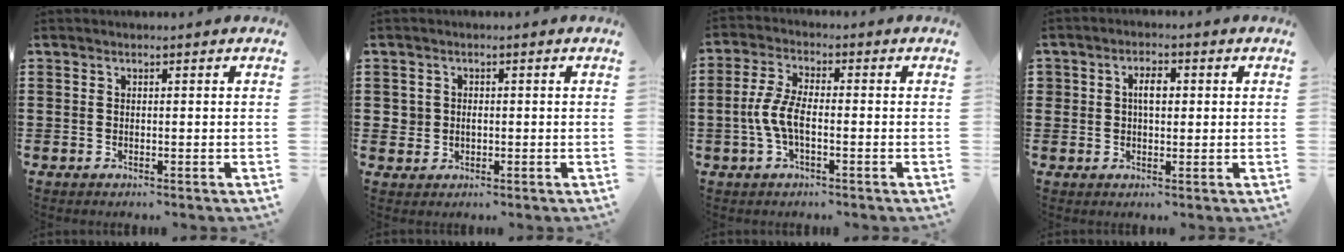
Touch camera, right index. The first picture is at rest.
{"total": 1.7, "force": [0.1, 1.7, 0.3], "torque": [-0.013, 0.009, -0.002]}
{"total": 5.4, "force": [-1.3, 2.1, 4.8], "torque": [-0.118, -0.005, -0.034]}
{"total": 3.1, "force": [0.4, 1.9, 2.5], "torque": [-0.044, 0.007, 0.005]}